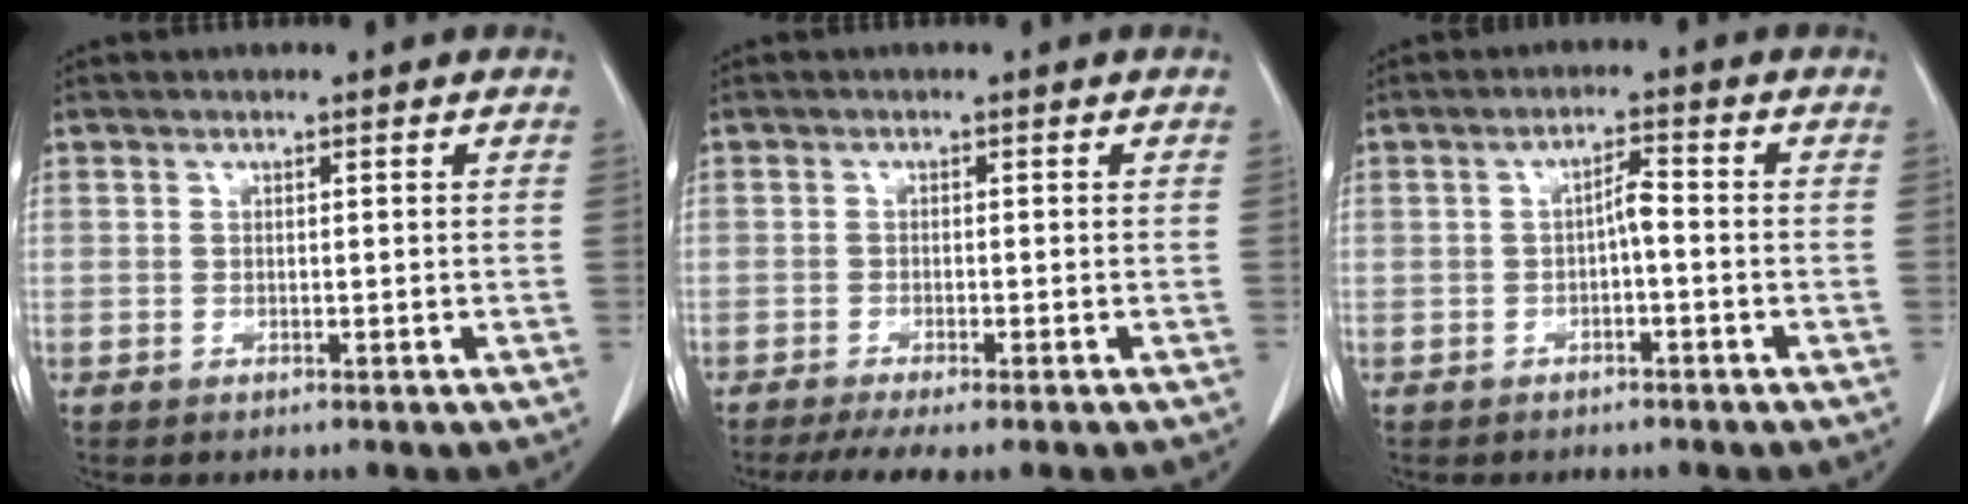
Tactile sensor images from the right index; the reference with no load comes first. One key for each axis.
{"total": 5.8, "fx": -4.5, "fy": 0.5, "fz": 3.5, "tx": -0.048, "ty": -0.010, "tz": -0.071}
{"total": 2.5, "fx": -0.7, "fy": 0.5, "fz": 2.3, "tx": -0.040, "ty": 0.008, "tz": -0.011}